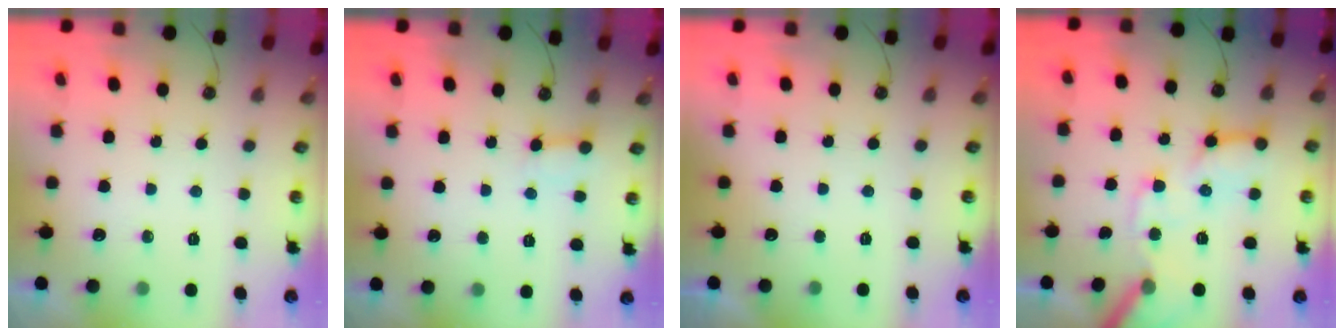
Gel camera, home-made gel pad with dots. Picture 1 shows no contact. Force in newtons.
{"total": 3.0, "press": 3.0, "slide": 0.4}
{"total": 0.0}
{"total": 15.6, "press": 15.5, "slide": 2.2}